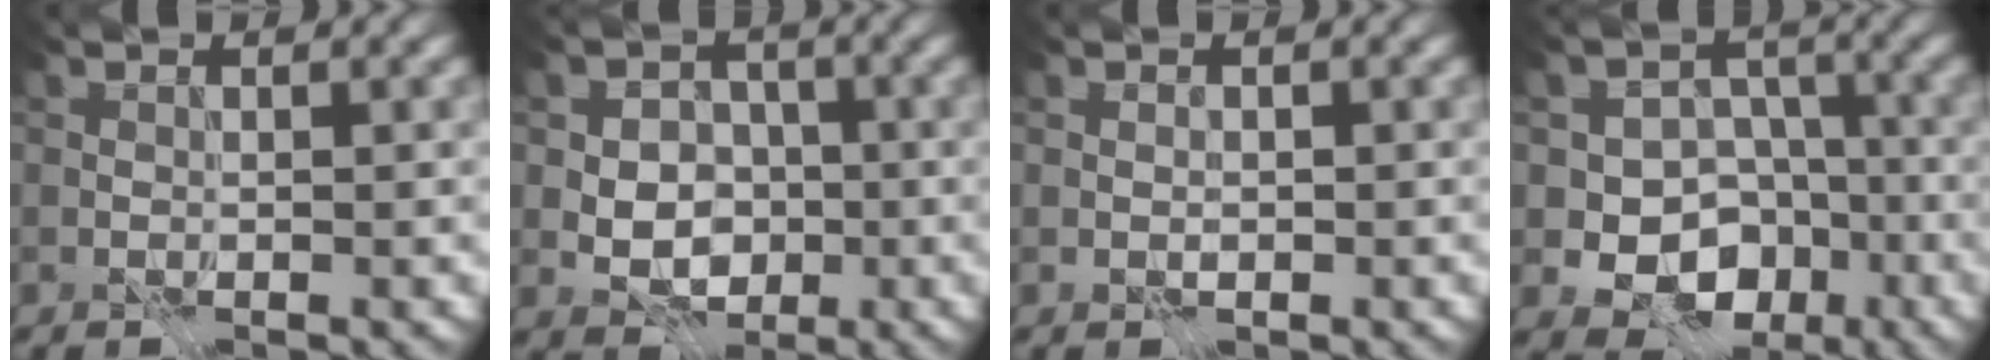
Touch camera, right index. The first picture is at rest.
{"total": 5.3, "force": [-1.3, 4.0, 3.2], "torque": [-0.036, 0.003, -0.039]}
{"total": 0.5, "force": [-0.2, 0.4, 0.3], "torque": [-0.005, -0.002, -0.004]}
{"total": 8.4, "force": [-3.3, 6.7, 3.8], "torque": [-0.037, -0.004, -0.074]}